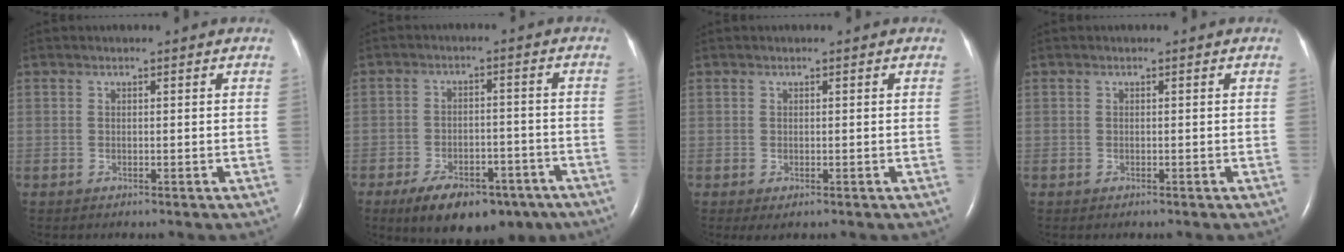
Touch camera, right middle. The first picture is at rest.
{"total": 13.2, "force": [-8.9, 6.2, 7.5], "torque": [-0.112, 0.003, -0.132]}
{"total": 0.8, "force": [-0.1, 0.3, 0.8], "torque": [-0.016, -0.004, 0.004]}
{"total": 0.0}